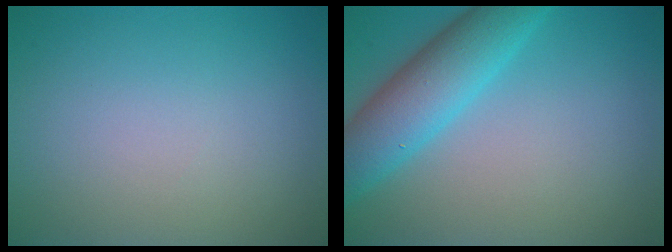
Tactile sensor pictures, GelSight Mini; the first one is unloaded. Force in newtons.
{"total": 6.3, "press": 6.3, "slide": 0.3}